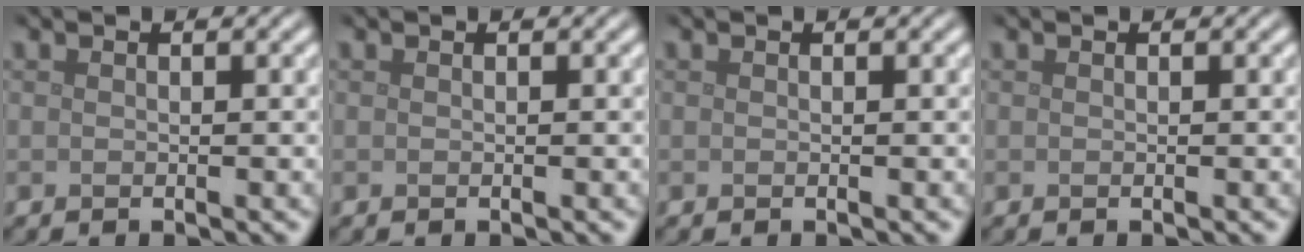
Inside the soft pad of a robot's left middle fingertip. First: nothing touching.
{"total": 0.0}
{"total": 0.0}
{"total": 0.0}